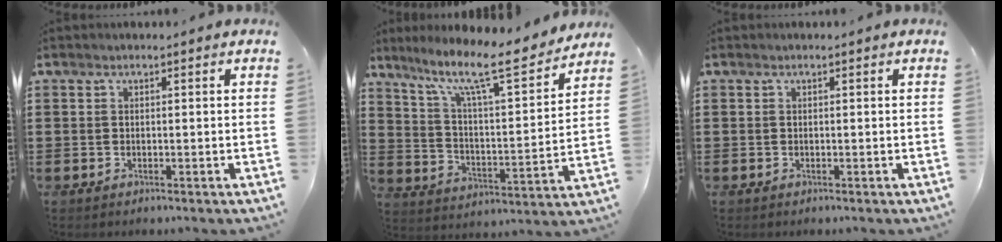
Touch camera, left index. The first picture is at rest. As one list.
[{"total": 11.6, "force": [8.9, 1.7, 7.2], "torque": [-0.147, -0.058, 0.142]}, {"total": 0.0}]